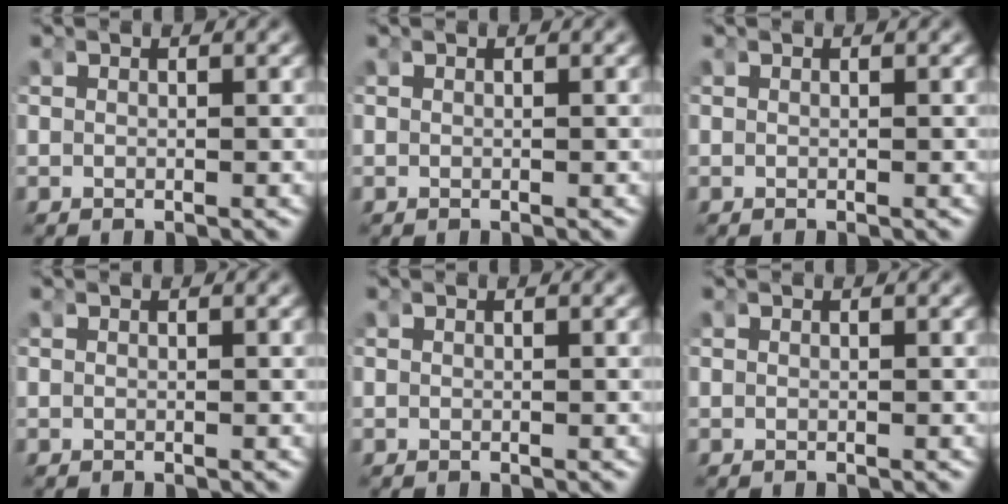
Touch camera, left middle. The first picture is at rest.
{"total": 0.0}
{"total": 0.0}
{"total": 0.0}
{"total": 0.0}
{"total": 0.0}